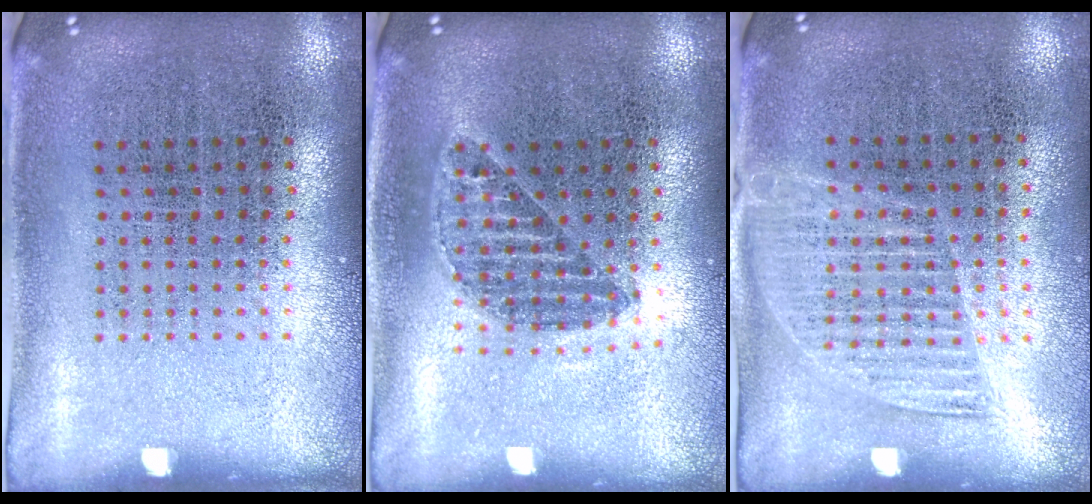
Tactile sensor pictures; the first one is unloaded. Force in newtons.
{"total": 1.2, "press": 1.0, "slide": 0.5}
{"total": 1.3, "press": 1.1, "slide": 0.7}